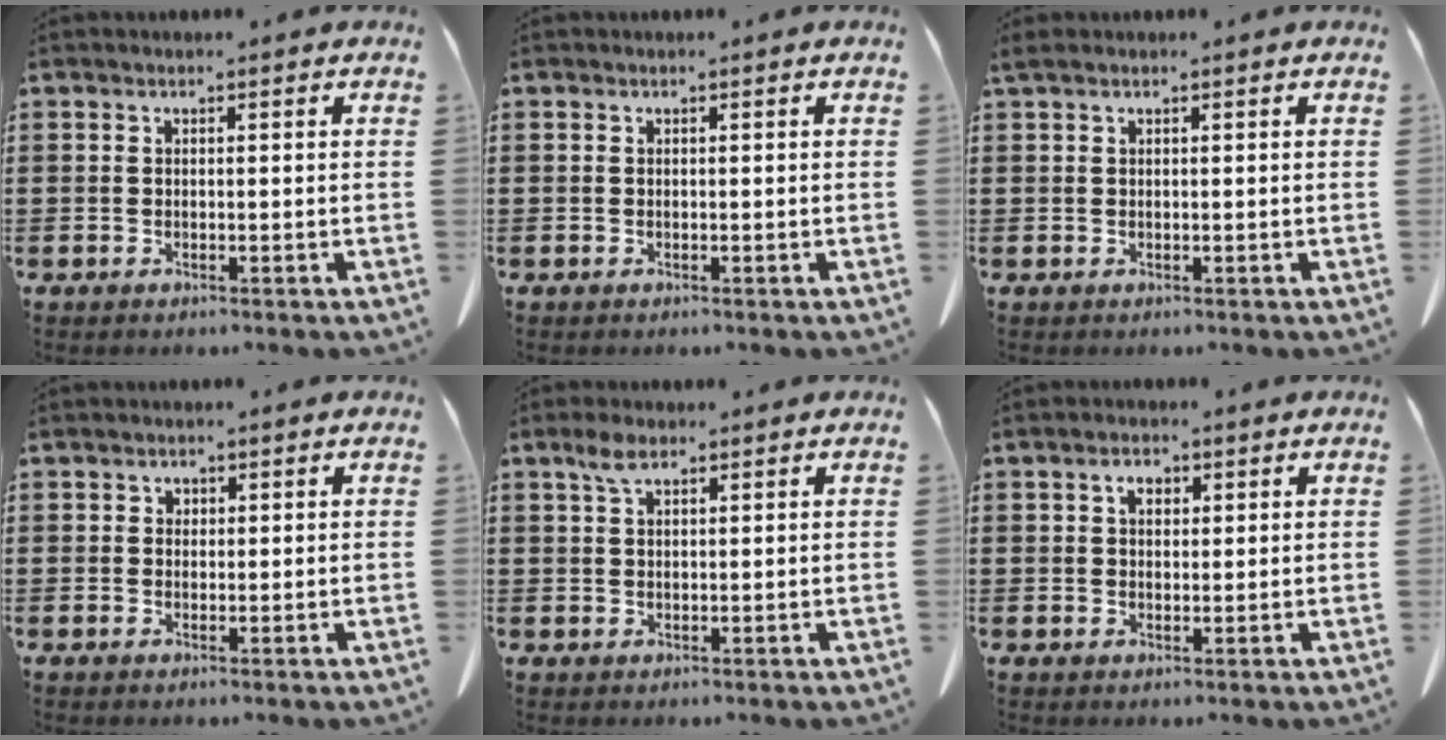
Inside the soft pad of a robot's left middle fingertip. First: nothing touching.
{"total": 0.0}
{"total": 0.7, "force": [0.4, 0.1, 0.5], "torque": [-0.012, -0.001, 0.010]}
{"total": 0.8, "force": [0.6, 0.5, 0.2], "torque": [-0.006, -0.001, 0.013]}
{"total": 3.0, "force": [1.8, 1.2, 2.0], "torque": [-0.045, 0.004, 0.034]}
{"total": 2.6, "force": [1.2, 1.5, 1.7], "torque": [-0.024, -0.001, 0.019]}